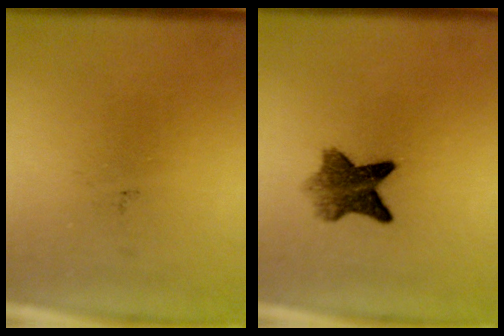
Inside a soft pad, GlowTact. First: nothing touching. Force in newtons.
{"total": 6.4}